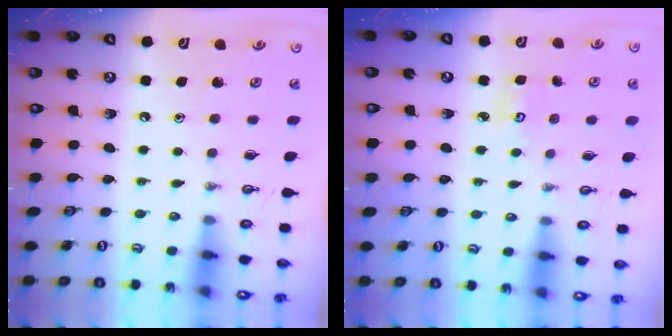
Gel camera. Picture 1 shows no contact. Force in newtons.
{"total": 3.8, "press": 3.8, "slide": 0.3}